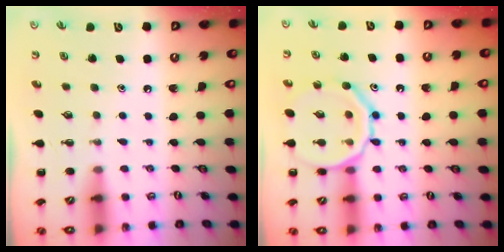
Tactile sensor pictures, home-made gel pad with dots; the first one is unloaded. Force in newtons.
{"total": 14.7, "press": 14.6, "slide": 1.4}